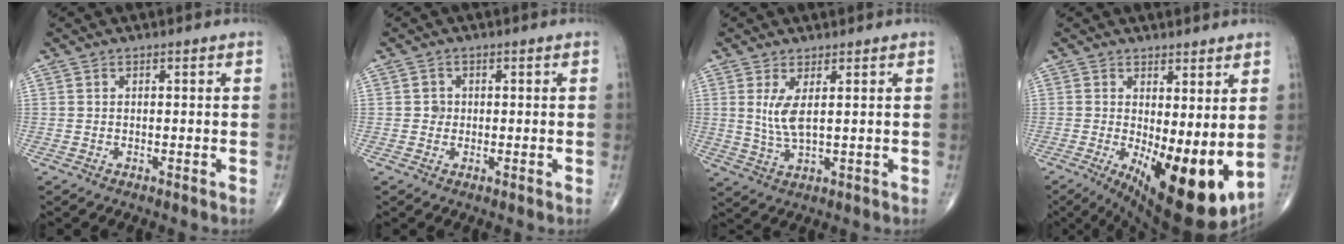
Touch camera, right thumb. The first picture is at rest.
{"total": 1.5, "force": [0.0, 1.5, 0.5], "torque": [0.001, 0.004, -0.002]}
{"total": 4.8, "force": [1.3, 1.4, 4.5], "torque": [-0.099, -0.017, 0.033]}
{"total": 15.1, "force": [-1.1, 5.8, 14.0], "torque": [-0.208, -0.038, 0.004]}